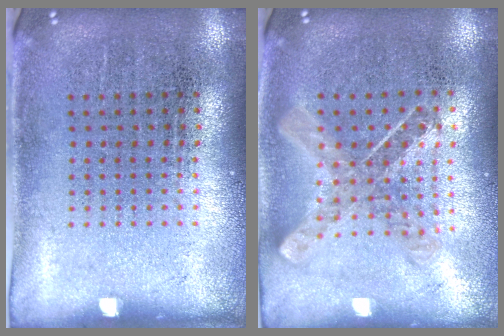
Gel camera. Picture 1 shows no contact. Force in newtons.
{"total": 0.9, "press": 0.9, "slide": 0.2}